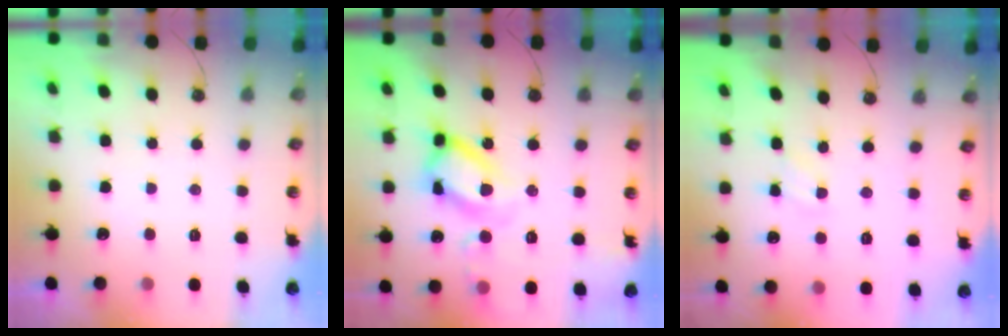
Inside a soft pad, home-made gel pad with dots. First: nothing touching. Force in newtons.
{"total": 17.7, "press": 17.6, "slide": 1.5}
{"total": 1.7, "press": 1.7, "slide": 0.3}